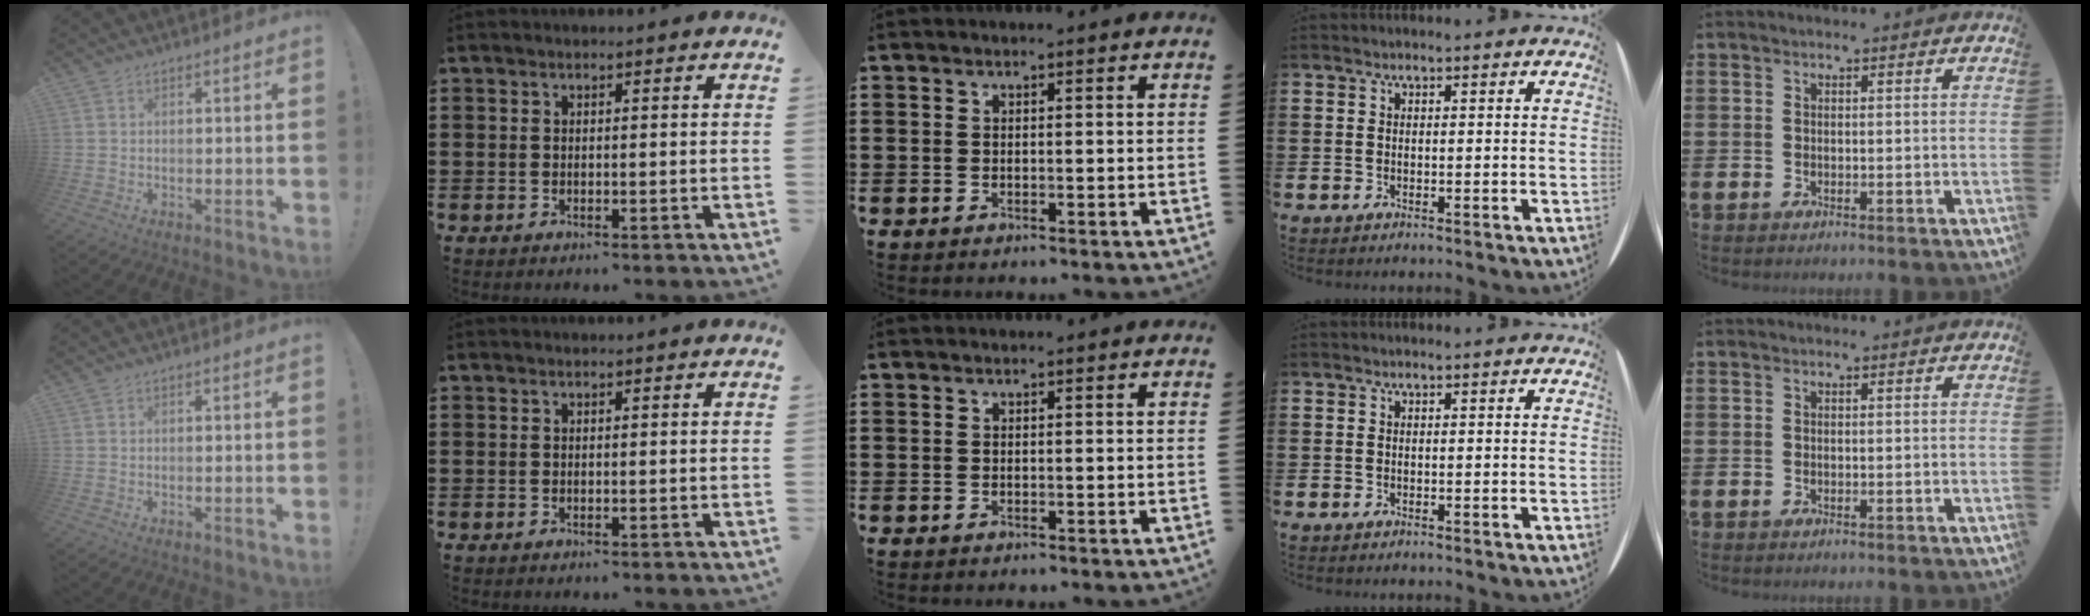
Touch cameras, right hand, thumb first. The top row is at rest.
{}